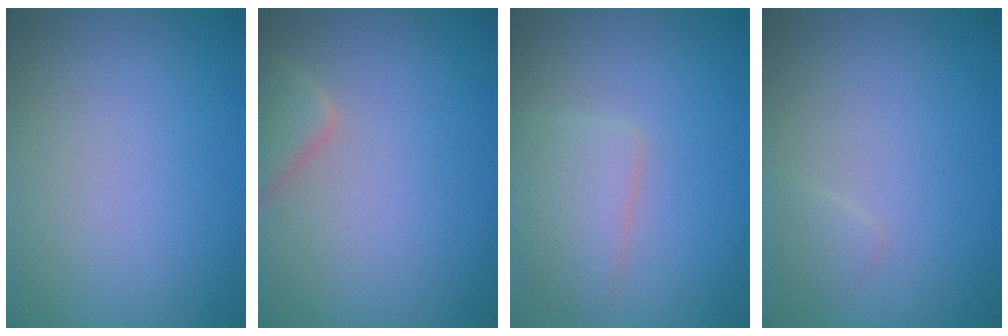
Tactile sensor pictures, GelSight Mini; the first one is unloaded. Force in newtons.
{"total": 2.9, "press": 2.8, "slide": 0.3}
{"total": 3.1, "press": 3.1, "slide": 0.1}
{"total": 0.8, "press": 0.8, "slide": 0.0}